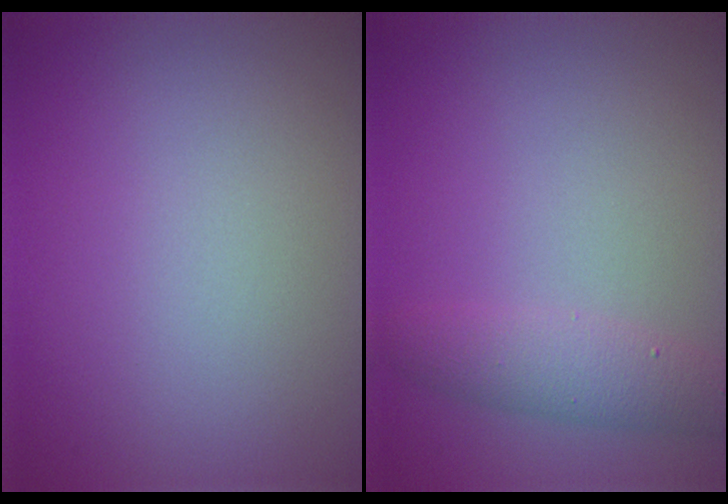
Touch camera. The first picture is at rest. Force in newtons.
{"total": 2.7, "press": 2.7, "slide": 0.1}